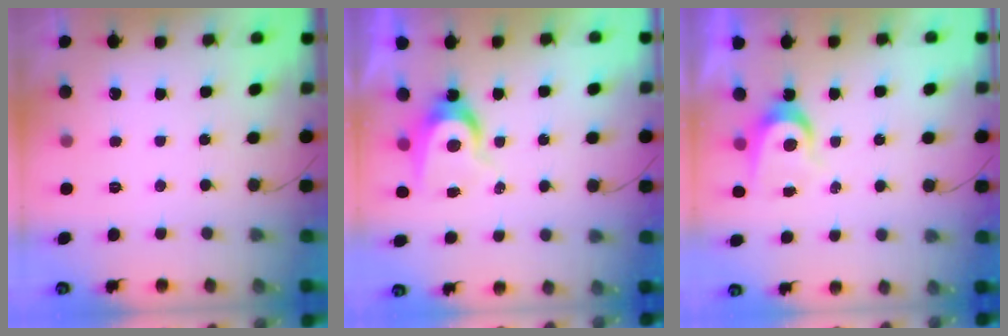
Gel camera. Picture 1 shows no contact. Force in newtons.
{"total": 8.2, "press": 8.2, "slide": 0.3}
{"total": 5.8, "press": 5.8, "slide": 0.3}